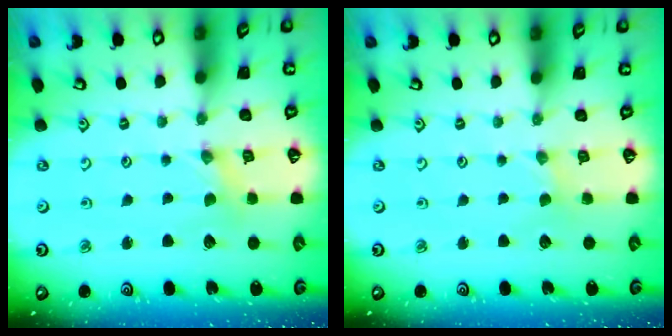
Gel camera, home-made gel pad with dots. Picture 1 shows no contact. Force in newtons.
{"total": 0.0}